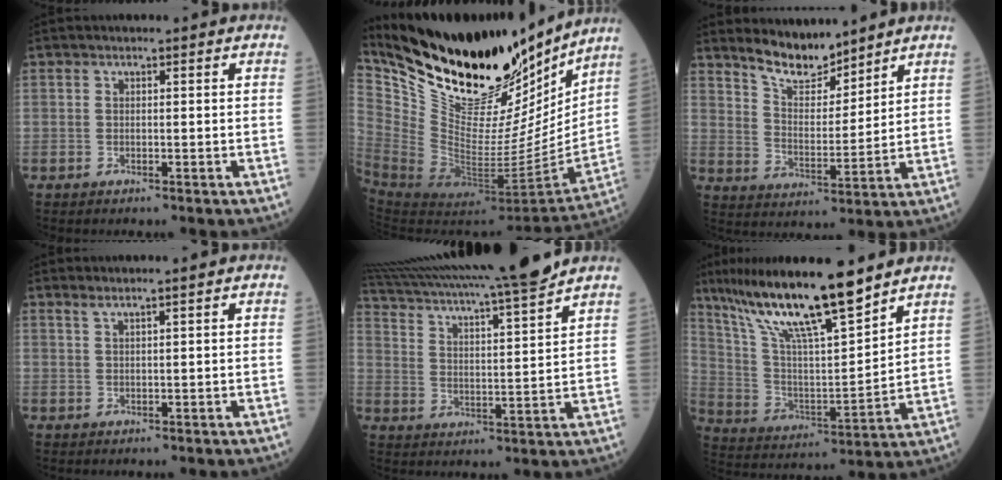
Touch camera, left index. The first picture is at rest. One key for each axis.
{"total": 30.7, "fx": 25.2, "fy": 10.1, "fz": 14.4, "tx": -0.270, "ty": -0.033, "tz": 0.402}
{"total": 7.8, "fx": 7.1, "fy": 1.9, "fz": 2.5, "tx": -0.052, "ty": -0.003, "tz": 0.137}
{"total": 1.3, "fx": 1.1, "fy": -0.4, "fz": 0.7, "tx": -0.021, "ty": -0.001, "tz": 0.026}
{"total": 17.3, "fx": 15.4, "fy": -1.2, "fz": 7.7, "tx": -0.144, "ty": -0.015, "tz": 0.239}
{"total": 17.4, "fx": 13.4, "fy": 1.3, "fz": 11.1, "tx": -0.203, "ty": 0.002, "tz": 0.246}